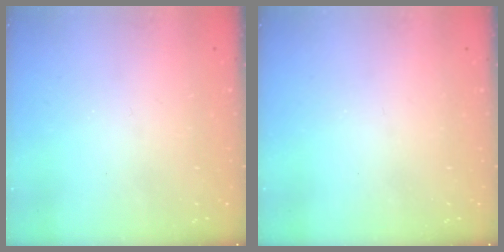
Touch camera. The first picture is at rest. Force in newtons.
{"total": 0.0}